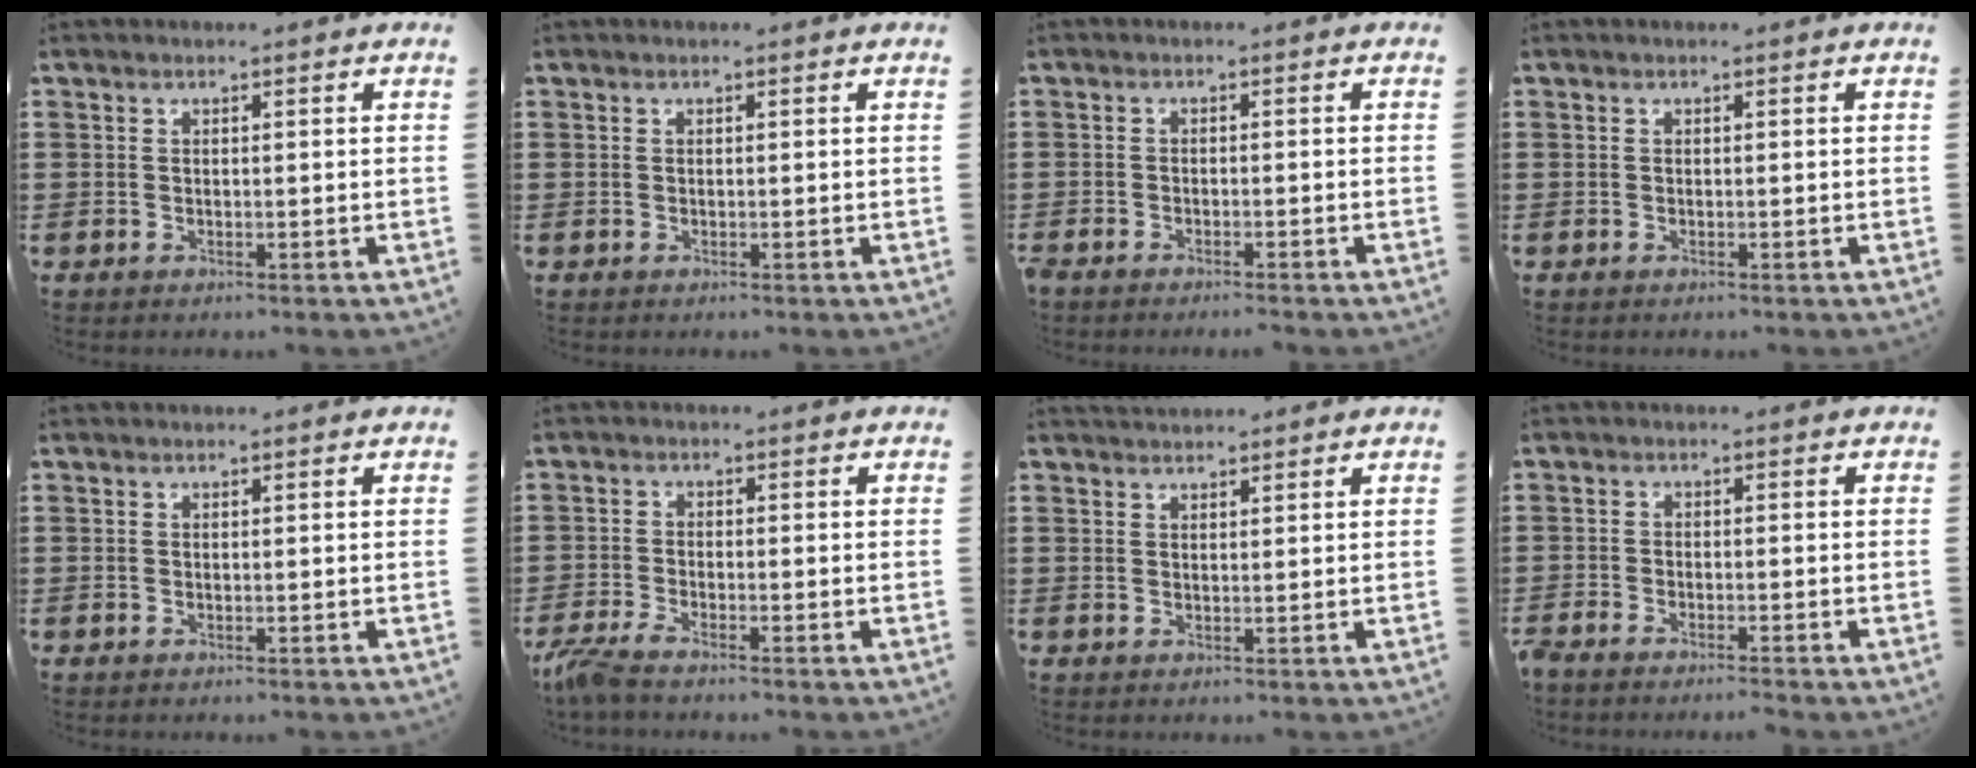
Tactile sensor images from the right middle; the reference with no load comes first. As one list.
[{"total": 0.0}, {"total": 1.4, "force": [-1.4, 0.0, 0.3], "torque": [-0.008, 0.002, -0.027]}, {"total": 0.0}, {"total": 0.0}, {"total": 3.1, "force": [-2.6, 0.1, 1.8], "torque": [-0.059, -0.011, -0.058]}, {"total": 1.6, "force": [1.5, 0.5, 0.1], "torque": [-0.006, 0.003, 0.029]}, {"total": 2.0, "force": [-1.9, -0.1, 0.6], "torque": [-0.018, -0.003, -0.041]}]